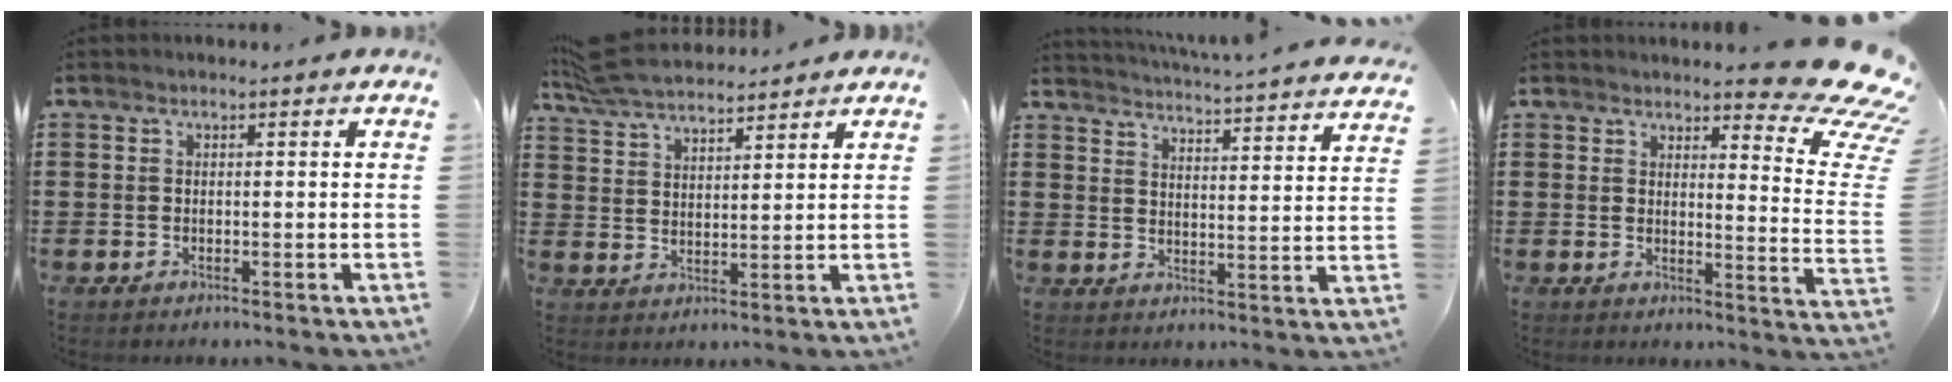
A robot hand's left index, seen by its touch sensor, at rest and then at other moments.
{"total": 6.0, "force": [5.6, 1.2, 1.9], "torque": [-0.058, -0.014, 0.104]}
{"total": 4.3, "force": [4.2, -0.7, 0.5], "torque": [-0.024, -0.042, 0.066]}
{"total": 9.4, "force": [7.4, 1.6, 5.5], "torque": [-0.082, -0.051, 0.127]}